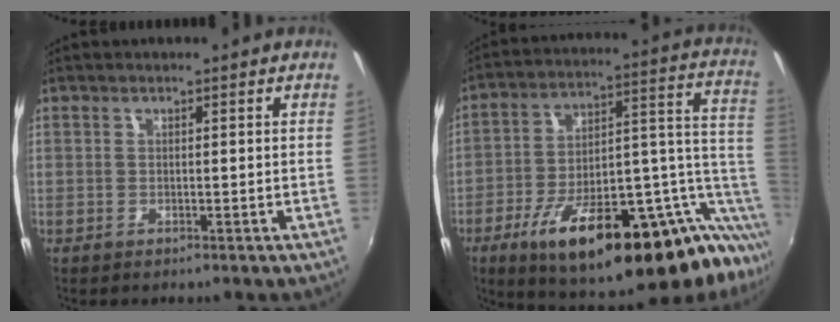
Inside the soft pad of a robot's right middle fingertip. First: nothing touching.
{"total": 30.7, "force": [-18.0, 8.7, 23.3], "torque": [-0.318, -0.008, -0.269]}